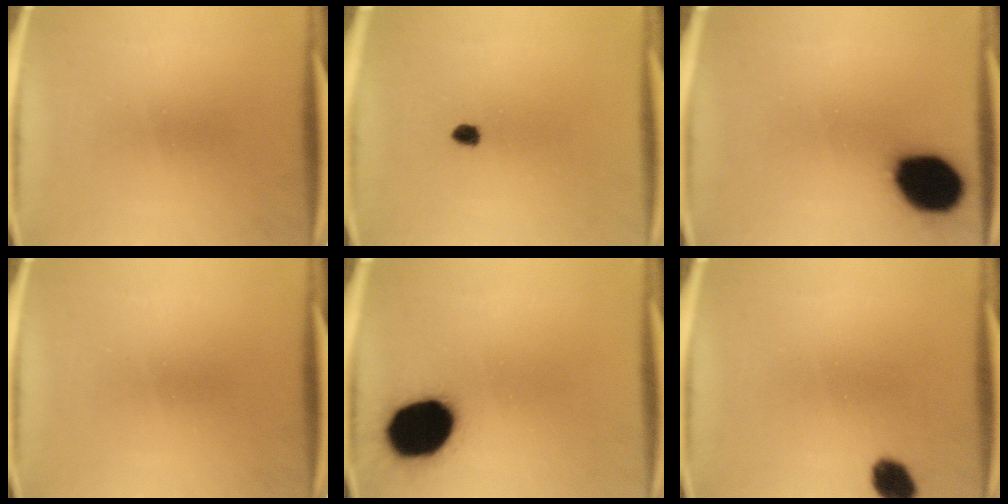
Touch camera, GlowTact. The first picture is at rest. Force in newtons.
{"total": 1.7}
{"total": 17.1}
{"total": 0.0}
{"total": 18.8}
{"total": 5.0}